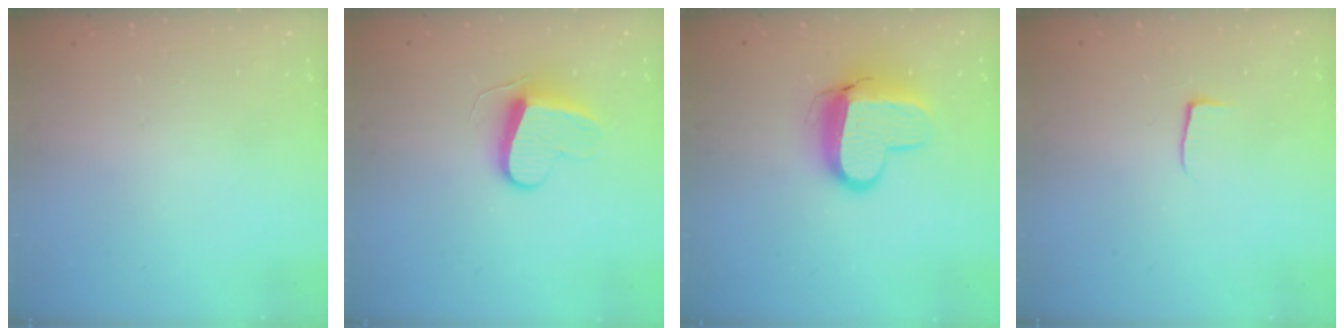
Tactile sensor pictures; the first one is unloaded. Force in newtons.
{"total": 9.2, "press": 9.2, "slide": 0.5}
{"total": 11.8, "press": 11.8, "slide": 1.2}
{"total": 3.9, "press": 3.9, "slide": 0.5}